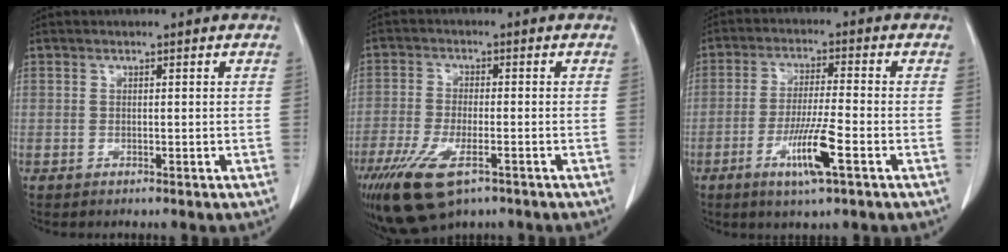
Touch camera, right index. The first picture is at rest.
{"total": 11.4, "force": [-6.7, 4.0, 8.3], "torque": [-0.162, -0.024, -0.113]}
{"total": 8.4, "force": [-3.6, 0.1, 7.6], "torque": [-0.143, -0.015, -0.066]}